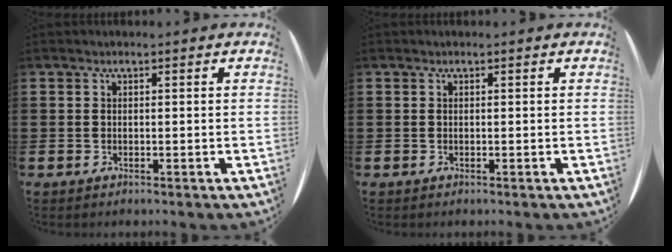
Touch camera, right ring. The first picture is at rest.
{"total": 0.0}